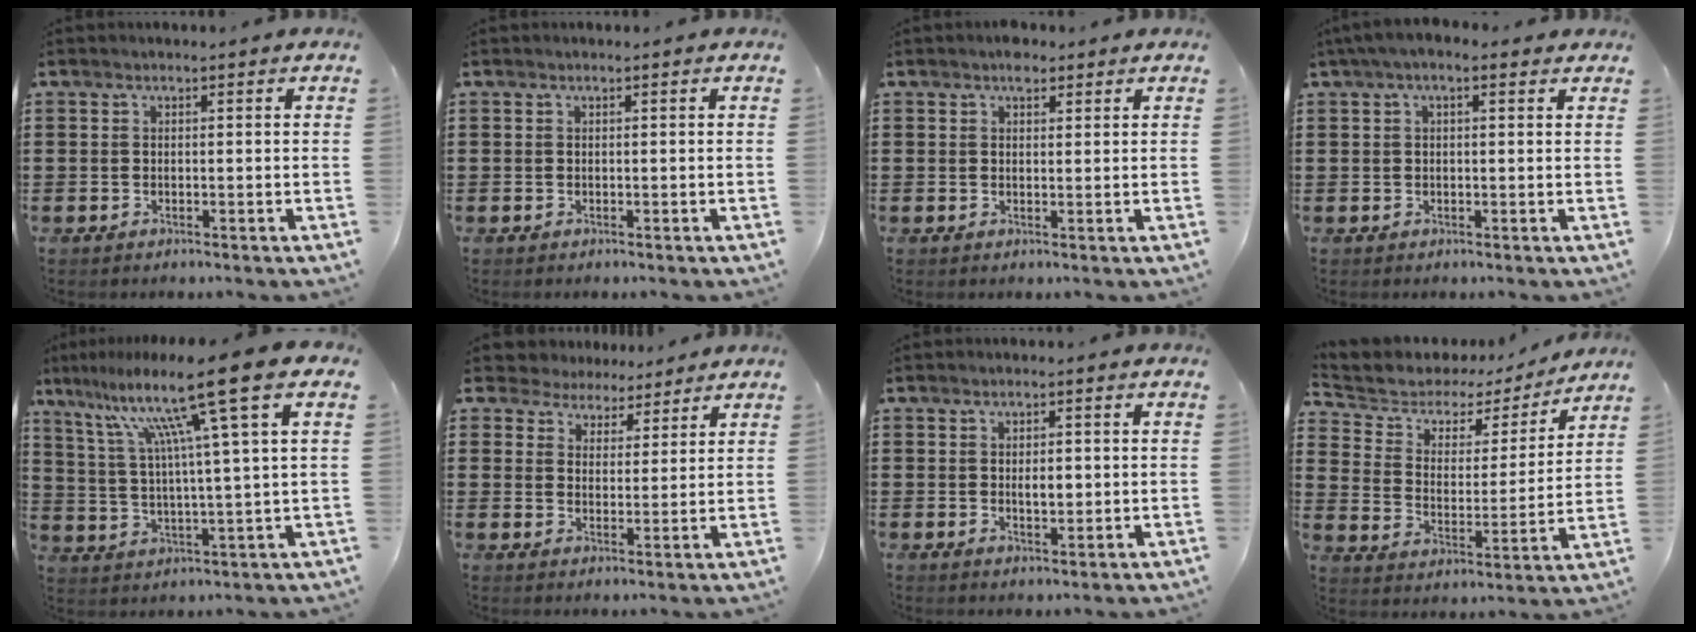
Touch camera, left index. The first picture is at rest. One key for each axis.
{"total": 0.0}
{"total": 2.2, "fx": 1.6, "fy": 1.2, "fz": 0.9, "tx": -0.004, "ty": 0.000, "tz": 0.026}
{"total": 2.5, "fx": 1.0, "fy": 0.9, "fz": 2.1, "tx": -0.042, "ty": 0.007, "tz": 0.017}
{"total": 13.8, "fx": 7.8, "fy": -1.0, "fz": 11.4, "tx": -0.232, "ty": -0.031, "tz": 0.115}
{"total": 4.7, "fx": 4.2, "fy": 2.1, "fz": 0.1, "tx": -0.027, "ty": -0.007, "tz": 0.077}
{"total": 2.4, "fx": 0.2, "fy": 1.1, "fz": 2.2, "tx": -0.035, "ty": 0.002, "tz": 0.000}
{"total": 4.3, "fx": 3.2, "fy": 2.7, "fz": 0.8, "tx": -0.046, "ty": -0.020, "tz": 0.046}